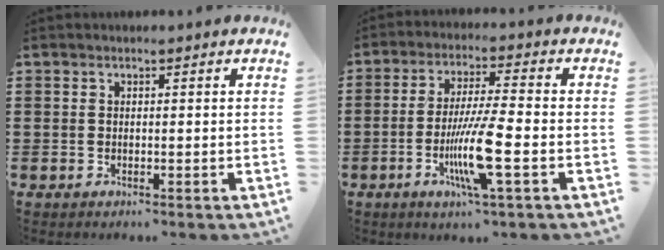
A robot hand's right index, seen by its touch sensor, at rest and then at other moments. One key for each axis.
{"total": 10.1, "fx": -3.2, "fy": 0.8, "fz": 9.6, "tx": -0.190, "ty": -0.017, "tz": -0.063}